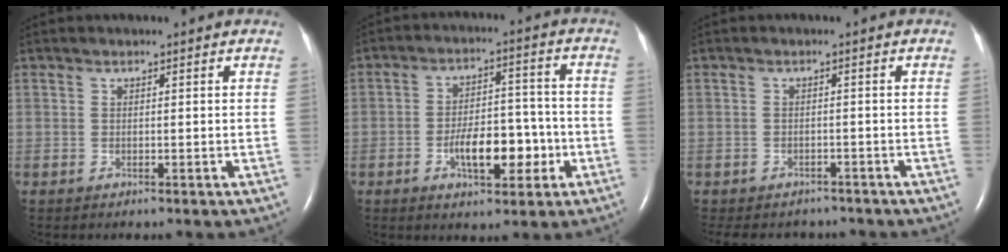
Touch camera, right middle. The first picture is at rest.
{"total": 8.9, "force": [-3.2, 3.7, 7.5], "torque": [-0.128, 0.016, -0.048]}
{"total": 8.3, "force": [-7.3, 3.6, 1.7], "torque": [-0.033, 0.001, -0.088]}